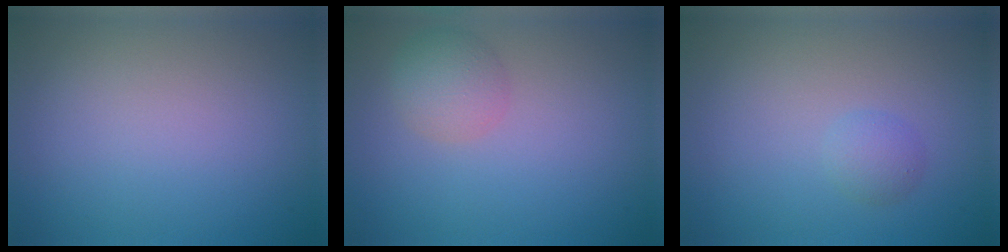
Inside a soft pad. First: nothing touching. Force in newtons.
{"total": 2.7, "press": 2.7, "slide": 0.1}
{"total": 1.3, "press": 1.3, "slide": 0.1}